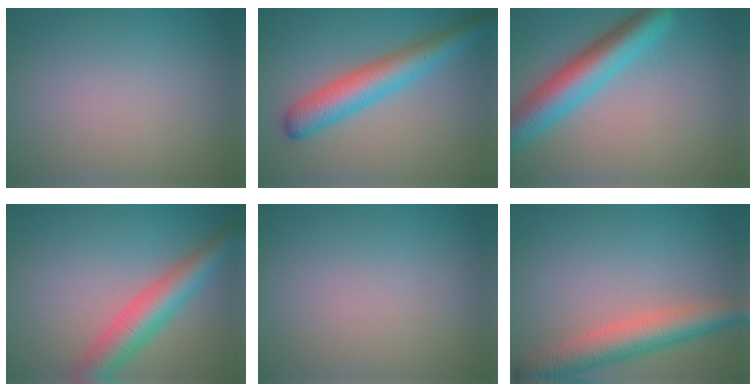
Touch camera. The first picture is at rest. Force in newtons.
{"total": 5.6, "press": 5.6, "slide": 0.2}
{"total": 6.5, "press": 6.5, "slide": 0.3}
{"total": 5.7, "press": 5.7, "slide": 0.3}
{"total": 0.0}
{"total": 5.5, "press": 5.5, "slide": 0.4}